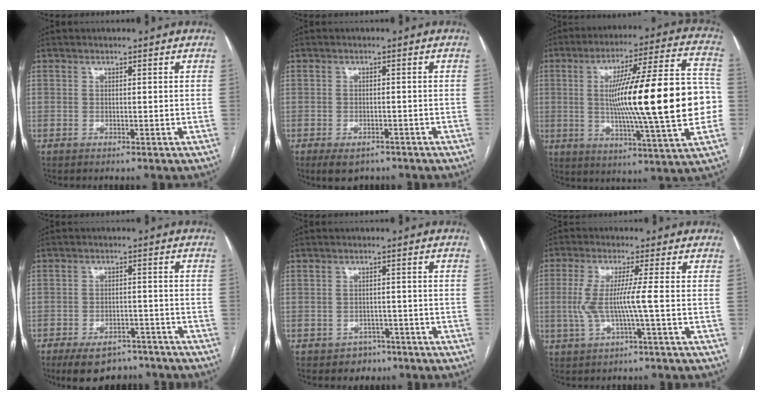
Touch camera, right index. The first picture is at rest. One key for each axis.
{"total": 4.5, "fx": -3.3, "fy": 2.3, "fz": 2.0, "tx": -0.030, "ty": -0.004, "tz": -0.044}
{"total": 24.7, "fx": -0.8, "fy": 1.5, "fz": 24.7, "tx": -0.339, "ty": 0.019, "tz": -0.014}
{"total": 10.2, "fx": -8.2, "fy": 4.7, "fz": 3.8, "tx": -0.051, "ty": 0.006, "tz": -0.116}
{"total": 3.5, "fx": -2.2, "fy": 2.7, "fz": 0.2, "tx": -0.001, "ty": 0.014, "tz": -0.027}
{"total": 6.6, "fx": -0.8, "fy": -0.6, "fz": 6.6, "tx": -0.143, "ty": 0.005, "tz": -0.014}